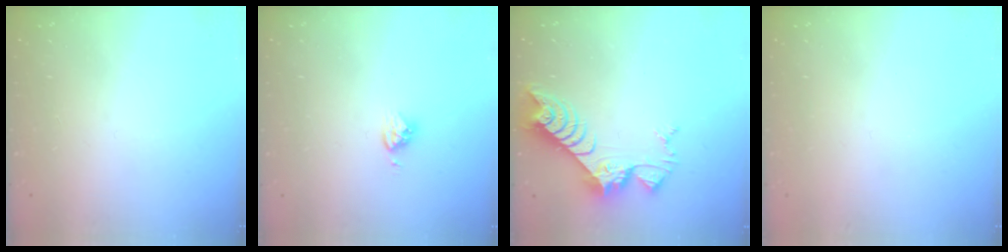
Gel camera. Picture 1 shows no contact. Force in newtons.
{"total": 3.9, "press": 3.8, "slide": 0.4}
{"total": 8.5, "press": 8.5, "slide": 0.8}
{"total": 0.5, "press": 0.5, "slide": 0.1}